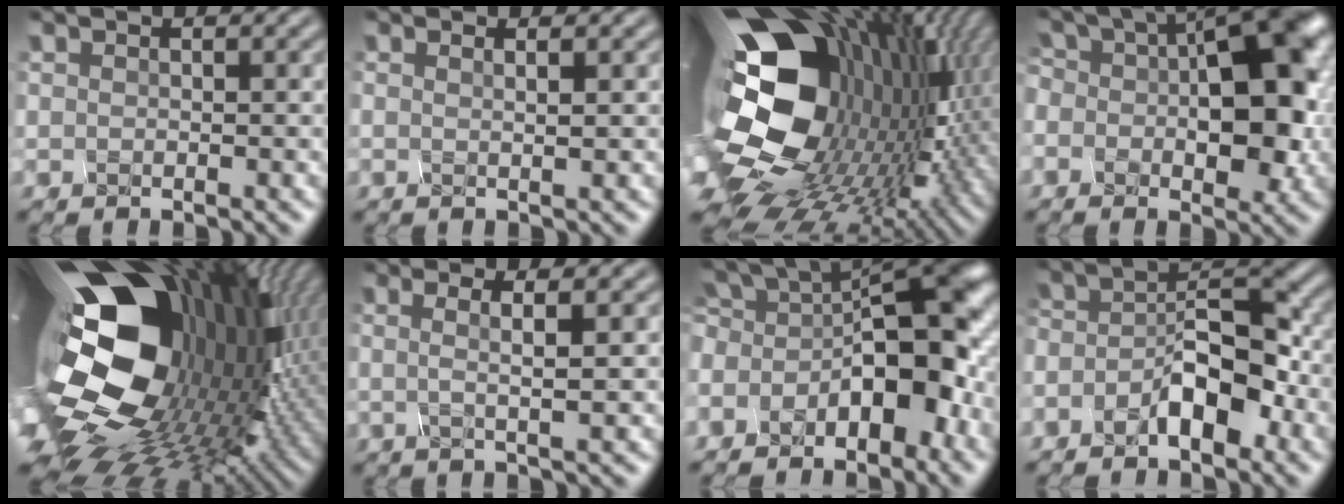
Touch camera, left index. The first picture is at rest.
{"total": 1.1, "force": [0.3, 0.3, 1.0], "torque": [-0.009, 0.010, -0.007]}
{"total": 20.2, "force": [-0.4, 14.0, 14.7], "torque": [-0.333, -0.070, 0.025]}
{"total": 11.0, "force": [-1.1, 5.8, 9.3], "torque": [-0.137, 0.011, -0.004]}
{"total": 20.7, "force": [1.8, 13.5, 15.6], "torque": [-0.330, -0.046, 0.055]}
{"total": 1.9, "force": [0.1, -0.1, 1.9], "torque": [-0.050, 0.006, 0.007]}
{"total": 9.5, "force": [-3.9, 4.5, 7.4], "torque": [-0.103, 0.018, -0.063]}
{"total": 4.7, "force": [-3.5, 1.6, 2.7], "torque": [-0.056, 0.016, -0.046]}